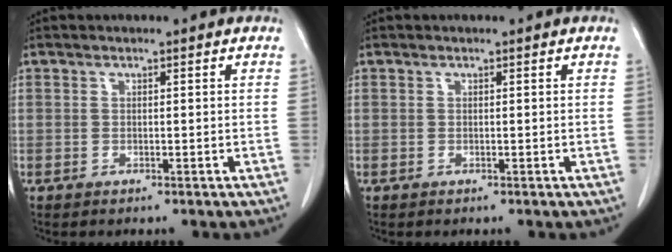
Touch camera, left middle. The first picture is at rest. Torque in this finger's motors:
{"motor_torque": [0.11, -0.01, -0.07, -0.01]}